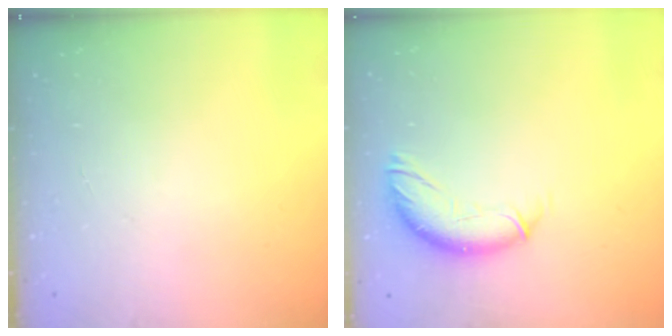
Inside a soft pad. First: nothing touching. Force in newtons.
{"total": 11.2, "press": 11.1, "slide": 1.7}